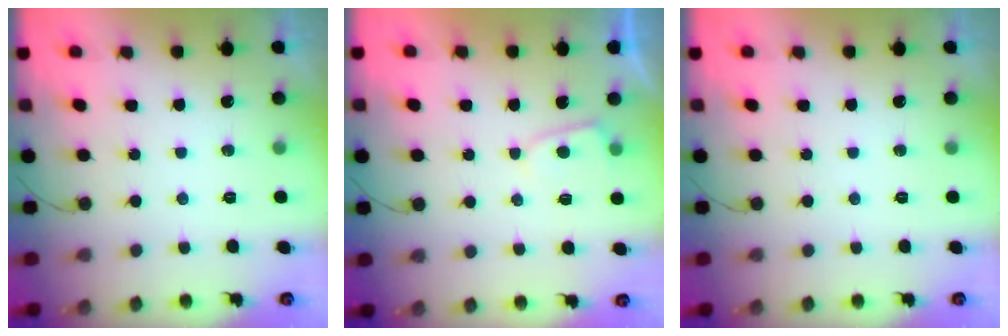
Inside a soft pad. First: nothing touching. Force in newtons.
{"total": 2.8, "press": 2.8, "slide": 0.3}
{"total": 0.0}